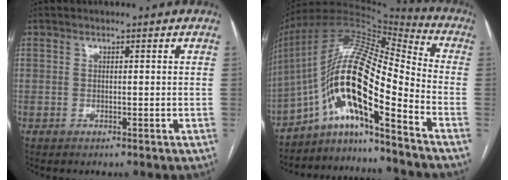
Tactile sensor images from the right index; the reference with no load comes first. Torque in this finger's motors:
{"motor_torque": [2.14, 0.00, 0.70, 0.15]}